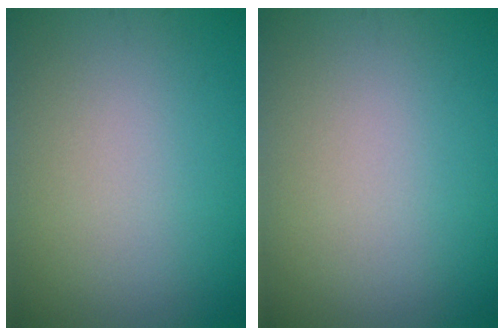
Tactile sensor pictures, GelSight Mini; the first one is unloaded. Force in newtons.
{"total": 0.0}